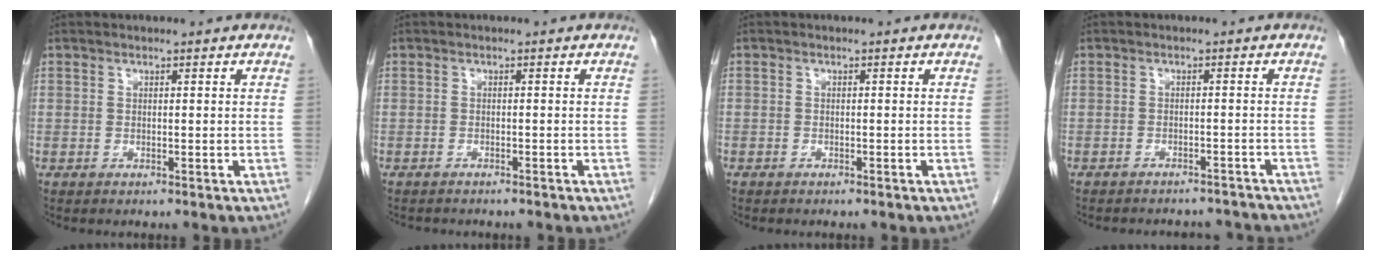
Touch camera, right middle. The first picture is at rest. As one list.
[{"total": 4.1, "force": [-3.7, 1.2, 1.4], "torque": [-0.021, -0.002, -0.044]}, {"total": 1.0, "force": [-0.8, 0.6, 0.1], "torque": [-0.004, 0.004, -0.012]}, {"total": 9.4, "force": [-8.8, 2.8, 1.6], "torque": [-0.027, 0.016, -0.092]}]